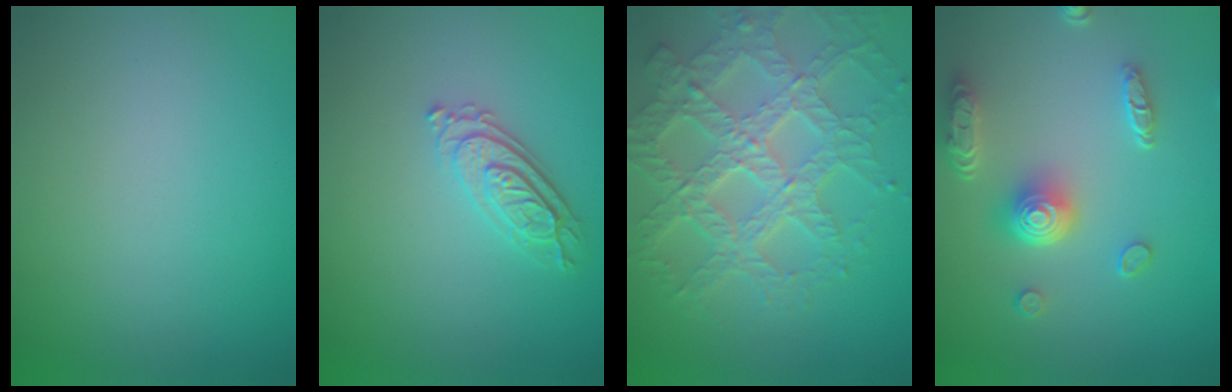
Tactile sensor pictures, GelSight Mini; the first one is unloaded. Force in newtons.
{"total": 2.9, "press": 2.7, "slide": 1.0}
{"total": 7.8, "press": 5.7, "slide": 5.4}
{"total": 5.0, "press": 4.0, "slide": 3.0}